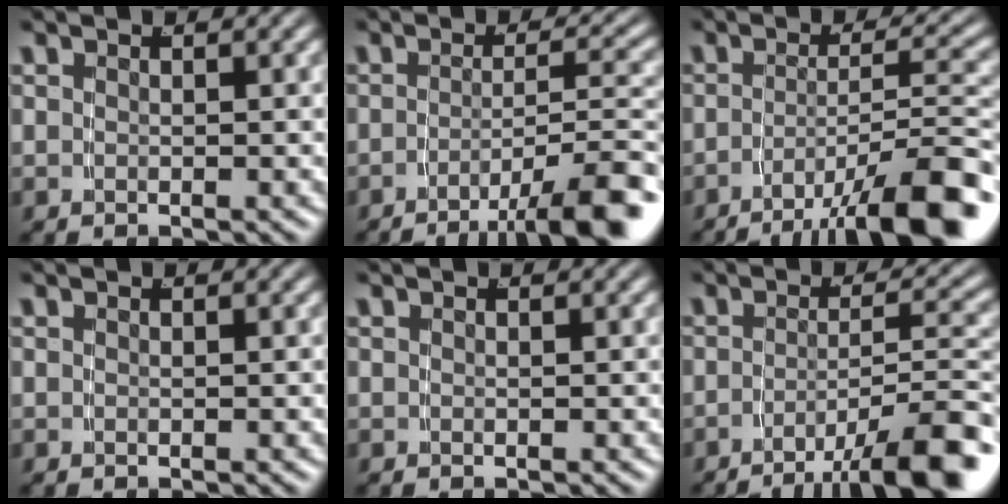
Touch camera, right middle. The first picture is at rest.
{"total": 7.7, "force": [-5.0, 1.1, 5.7], "torque": [-0.071, -0.008, -0.073]}
{"total": 9.3, "force": [-6.1, 1.6, 6.9], "torque": [-0.086, -0.013, -0.085]}
{"total": 0.0}
{"total": 0.0}
{"total": 8.5, "force": [-5.6, 1.4, 6.2], "torque": [-0.078, -0.010, -0.081]}